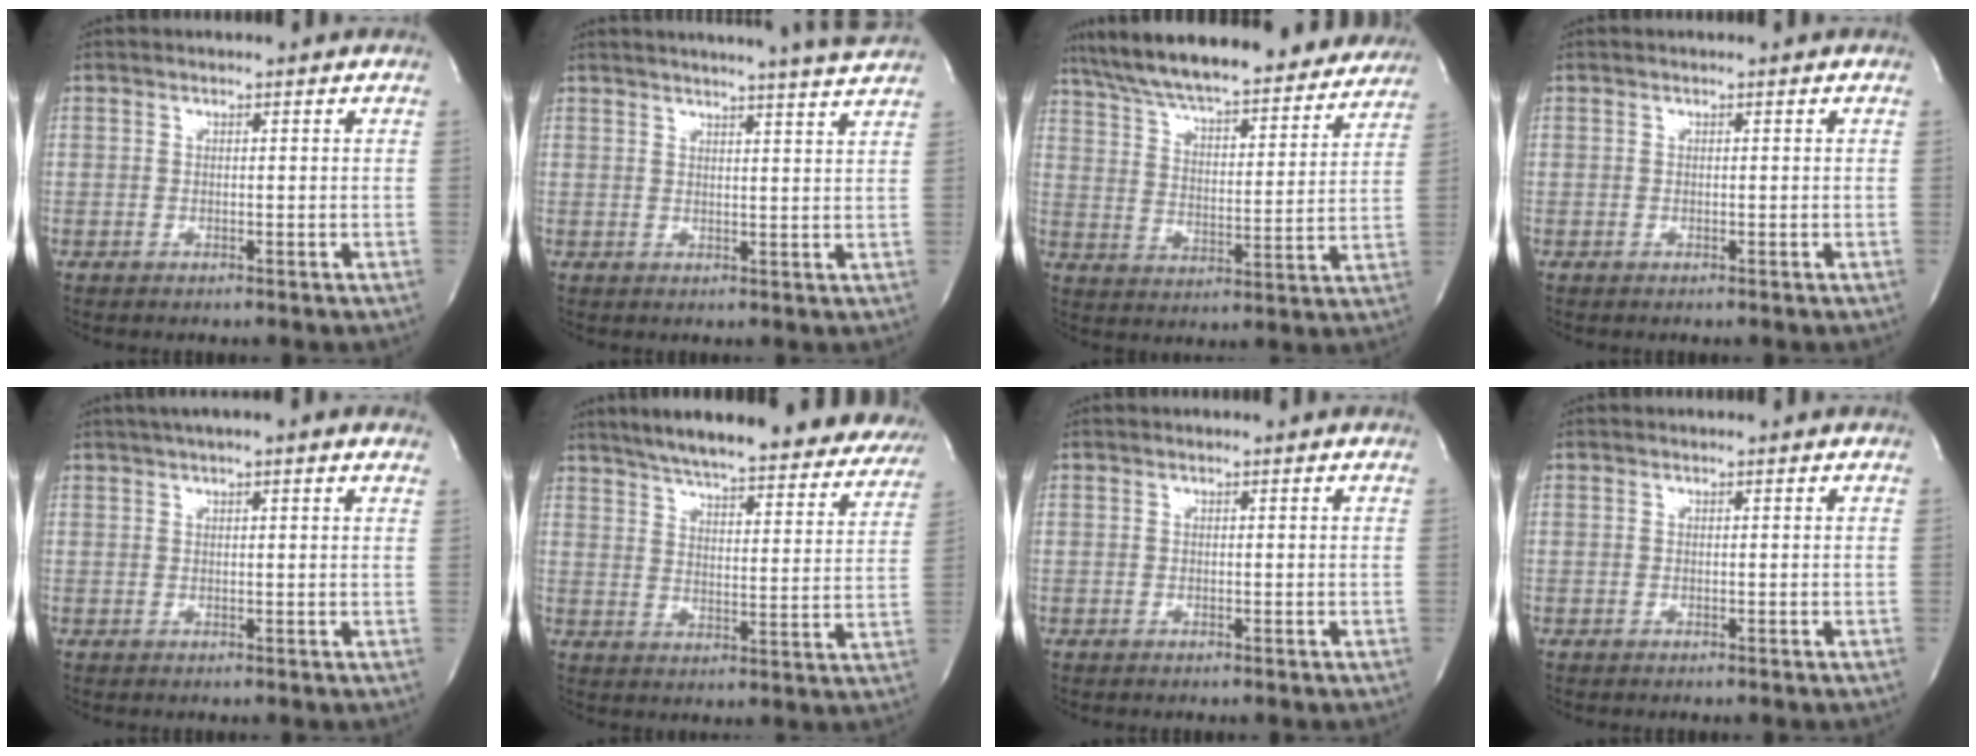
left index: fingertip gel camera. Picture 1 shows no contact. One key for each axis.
{"total": 11.6, "fx": 10.6, "fy": -1.5, "fz": 4.4, "tx": -0.073, "ty": -0.023, "tz": 0.121}
{"total": 27.8, "fx": 24.7, "fy": 5.5, "fz": 11.6, "tx": -0.198, "ty": -0.006, "tz": 0.335}
{"total": 0.0}
{"total": 6.7, "fx": 4.7, "fy": 0.6, "fz": 4.6, "tx": -0.072, "ty": 0.034, "tz": 0.065}
{"total": 29.9, "fx": 26.4, "fy": 5.4, "fz": 12.9, "tx": -0.200, "ty": -0.046, "tz": 0.323}
{"total": 0.0}
{"total": 0.0}